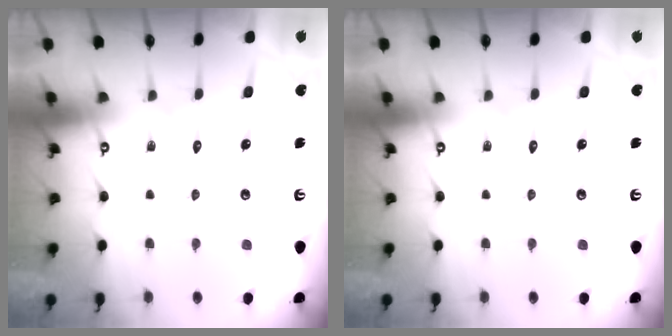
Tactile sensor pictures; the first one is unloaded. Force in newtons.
{"total": 0.0}